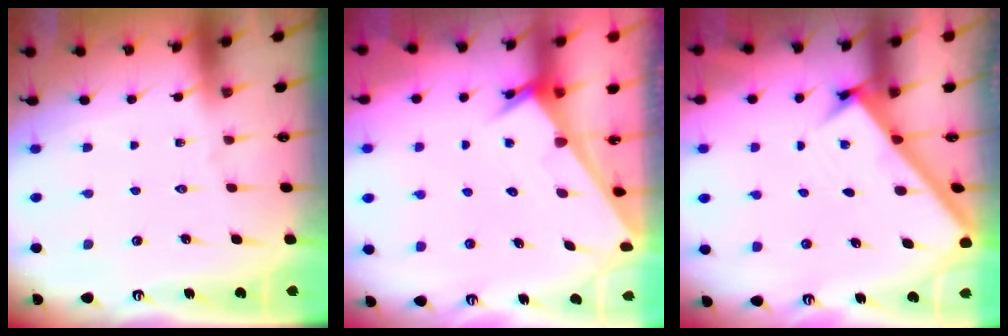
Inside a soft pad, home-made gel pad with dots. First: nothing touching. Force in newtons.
{"total": 2.5, "press": 2.5, "slide": 0.1}
{"total": 2.9, "press": 2.9, "slide": 0.4}